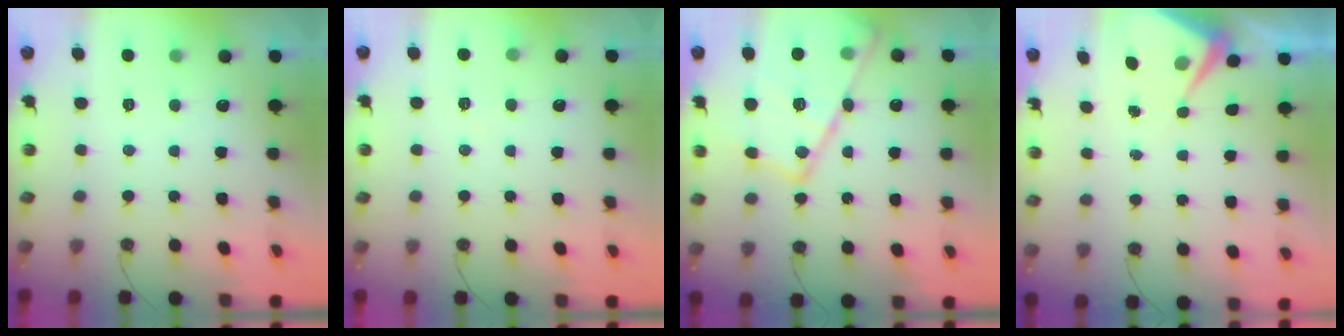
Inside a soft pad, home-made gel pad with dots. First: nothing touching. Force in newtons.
{"total": 4.1, "press": 4.0, "slide": 0.7}
{"total": 21.8, "press": 21.7, "slide": 2.1}
{"total": 5.8, "press": 5.7, "slide": 0.7}